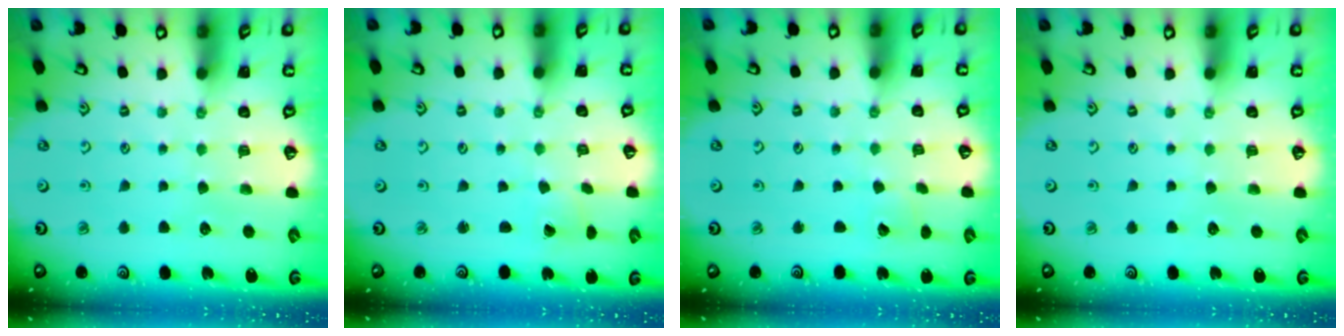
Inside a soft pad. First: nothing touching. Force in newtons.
{"total": 0.8, "press": 0.7, "slide": 0.1}
{"total": 2.1, "press": 2.1, "slide": 0.2}
{"total": 0.0}